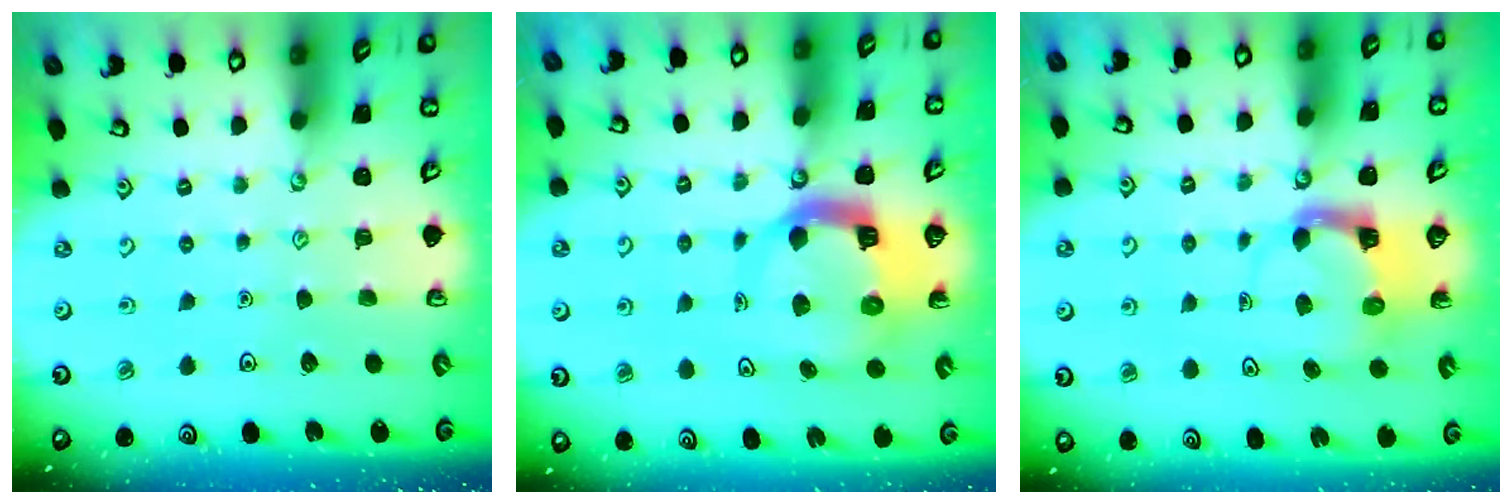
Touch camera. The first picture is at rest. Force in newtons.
{"total": 8.9, "press": 8.8, "slide": 1.3}
{"total": 3.8, "press": 3.8, "slide": 0.3}